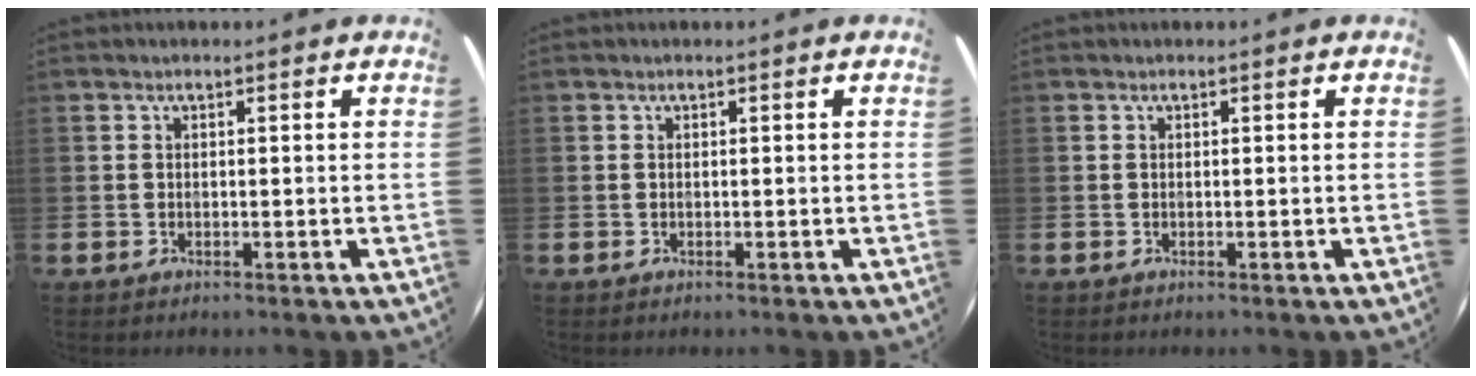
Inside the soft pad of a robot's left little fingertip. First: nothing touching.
{"total": 0.0}
{"total": 0.0}